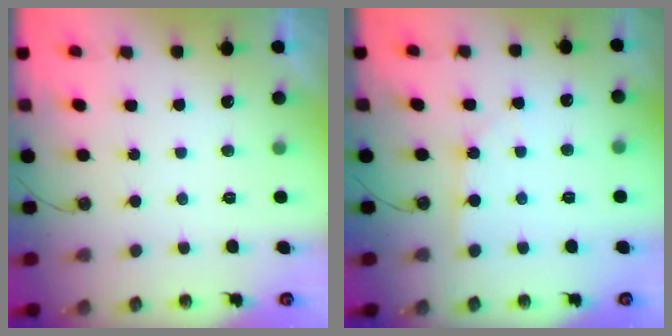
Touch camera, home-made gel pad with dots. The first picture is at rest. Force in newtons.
{"total": 2.0, "press": 1.9, "slide": 0.3}